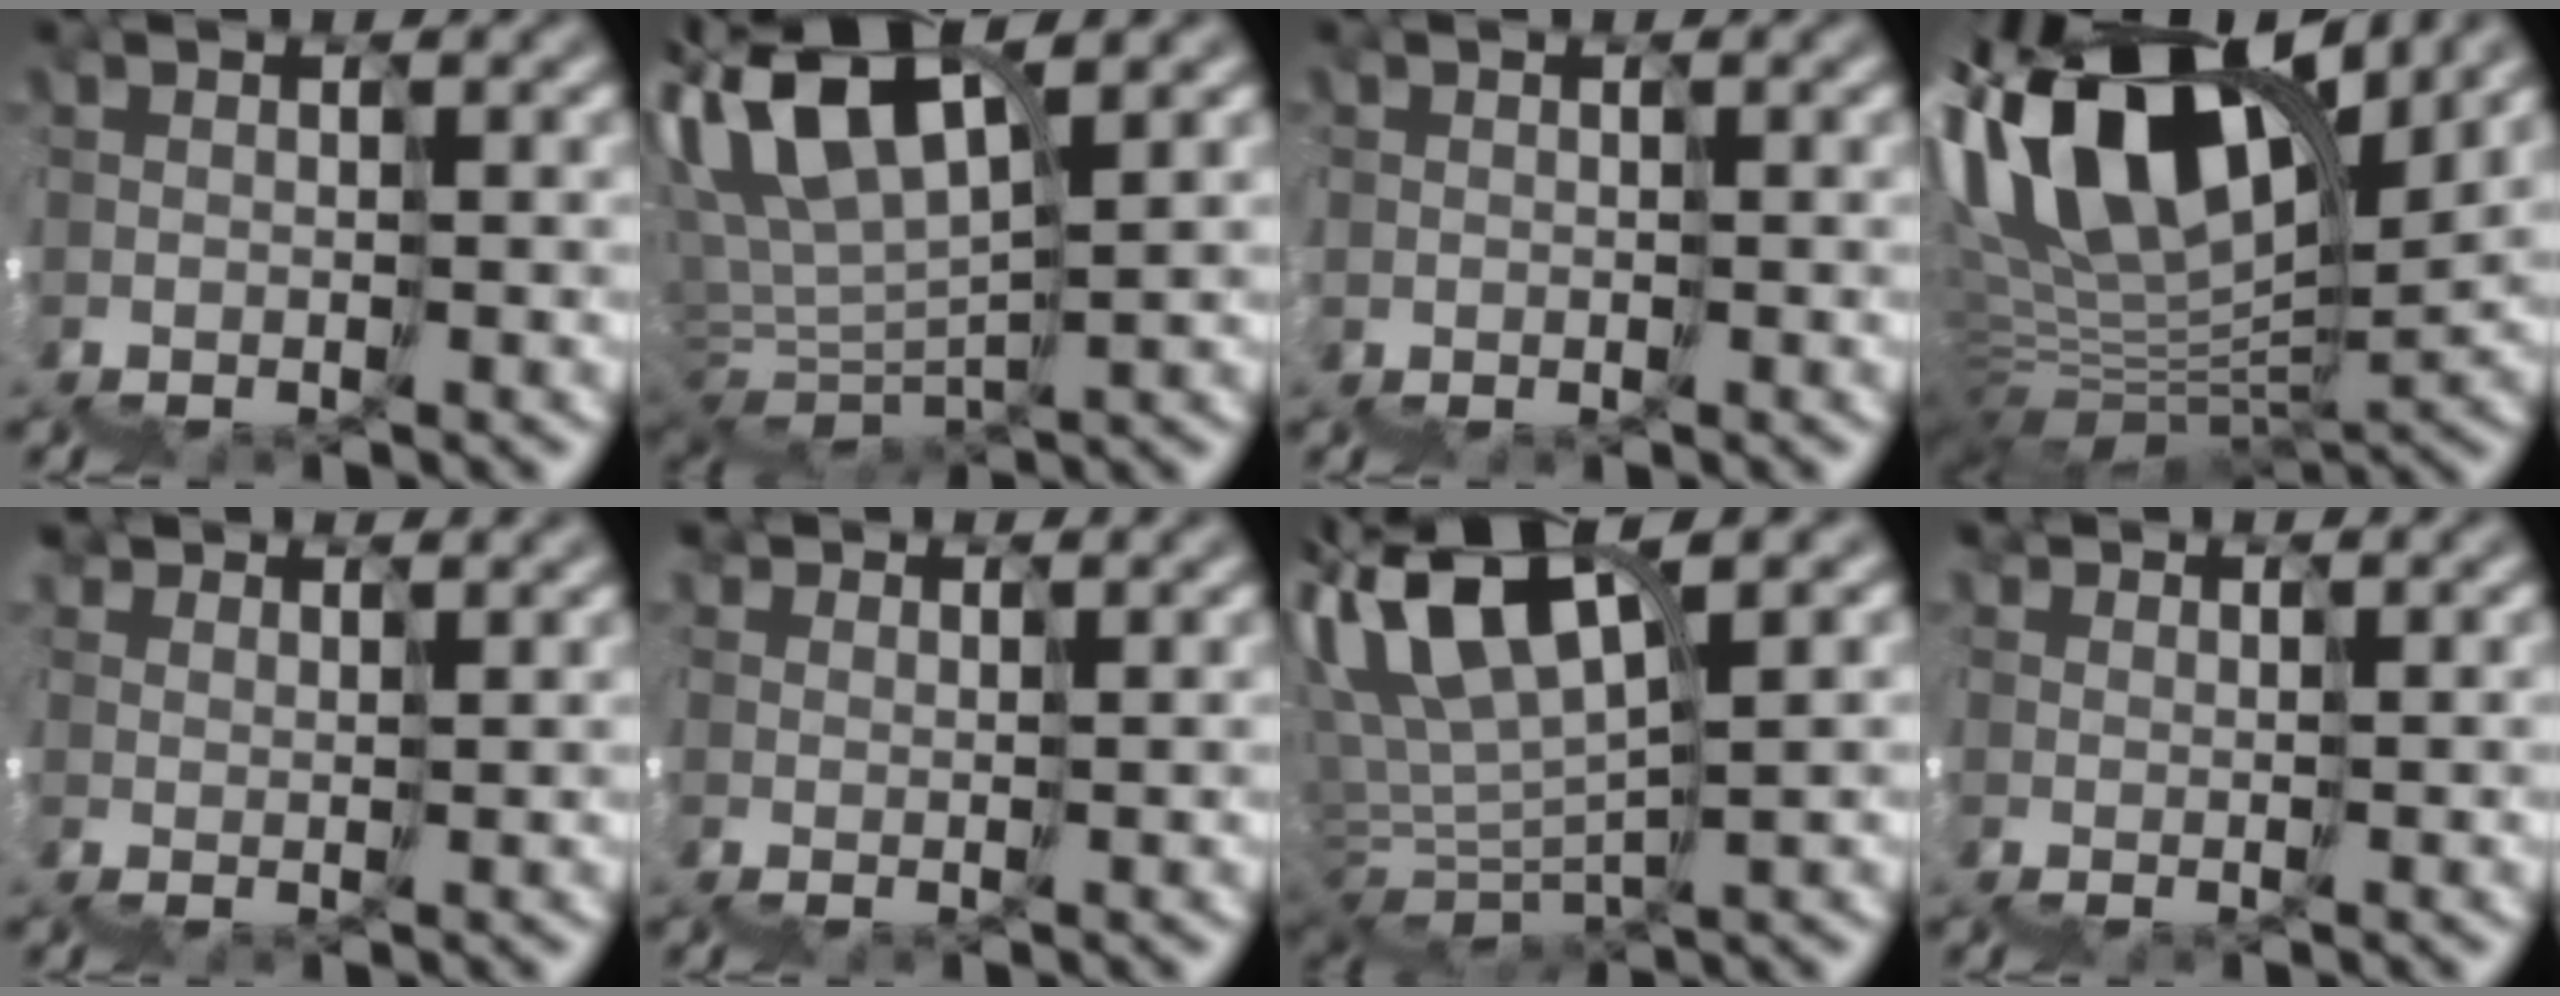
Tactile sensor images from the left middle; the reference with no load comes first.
{"total": 5.0, "force": [4.1, 1.5, 2.5], "torque": [-0.089, 0.033, 0.064]}
{"total": 0.7, "force": [0.1, 0.7, -0.1], "torque": [-0.016, -0.004, 0.010]}
{"total": 9.5, "force": [6.1, 4.6, 5.6], "torque": [-0.141, 0.048, 0.091]}
{"total": 4.1, "force": [4.0, -0.2, -0.9], "torque": [0.013, 0.035, 0.061]}
{"total": 3.1, "force": [3.0, 0.0, -0.6], "torque": [0.012, 0.032, 0.047]}
{"total": 4.4, "force": [3.8, 1.1, 2.0], "torque": [-0.076, 0.033, 0.060]}
{"total": 2.2, "force": [2.2, -0.1, -0.6], "torque": [0.017, 0.025, 0.034]}